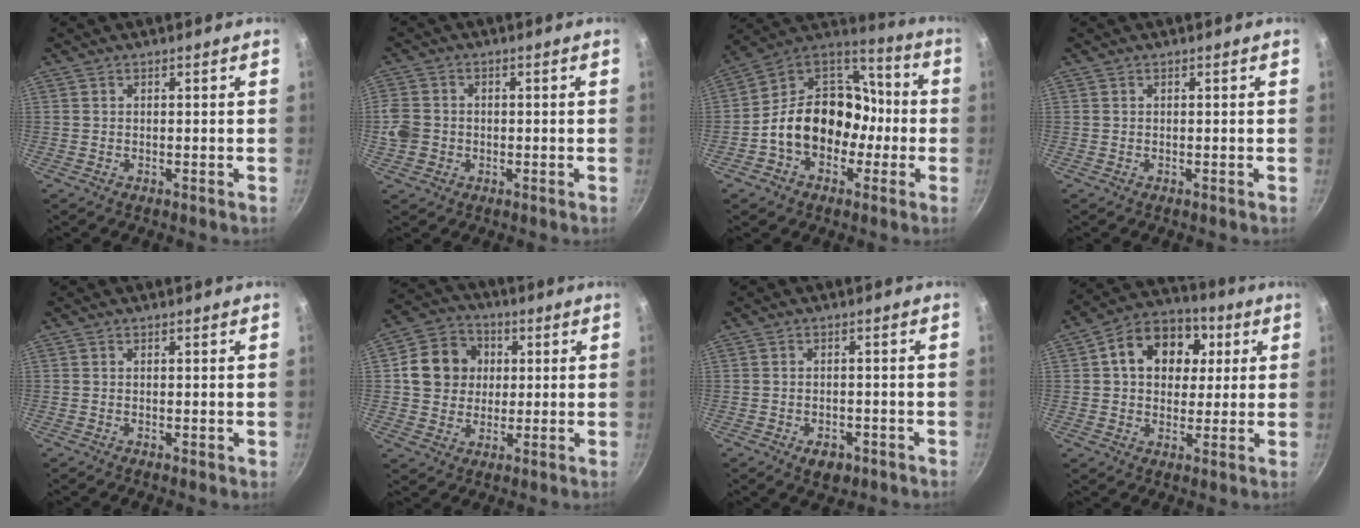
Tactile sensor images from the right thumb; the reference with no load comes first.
{"total": 5.7, "force": [-0.9, 4.9, 2.7], "torque": [-0.046, 0.010, -0.023]}
{"total": 18.7, "force": [-4.1, 14.6, 11.0], "torque": [-0.129, 0.070, -0.076]}
{"total": 0.0}
{"total": 0.9, "force": [-0.1, 0.3, 0.8], "torque": [-0.011, -0.001, -0.002]}
{"total": 11.5, "force": [1.9, 10.2, 5.0], "torque": [-0.059, 0.016, 0.025]}
{"total": 4.3, "force": [-2.1, 2.7, 2.6], "torque": [-0.033, 0.014, -0.021]}
{"total": 14.9, "force": [3.8, 11.4, 8.9], "torque": [-0.116, 0.018, 0.044]}